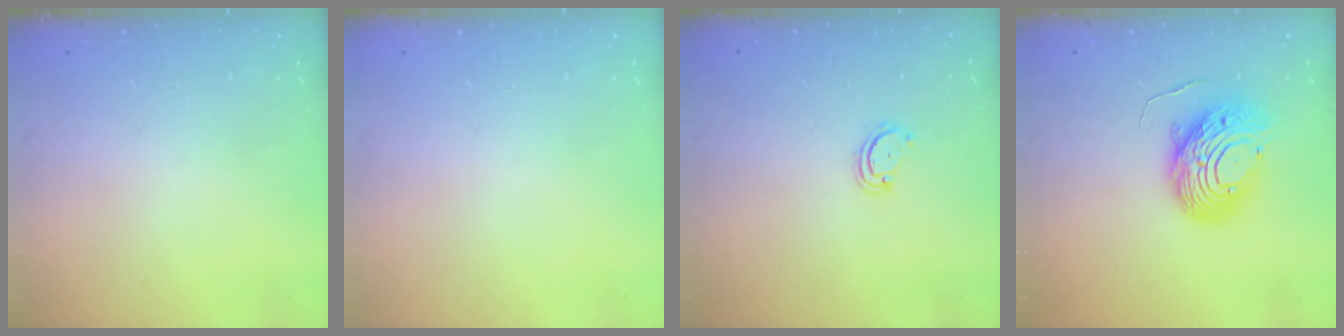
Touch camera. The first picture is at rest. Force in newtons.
{"total": 0.0}
{"total": 2.6, "press": 2.6, "slide": 0.3}
{"total": 12.8, "press": 12.7, "slide": 1.3}